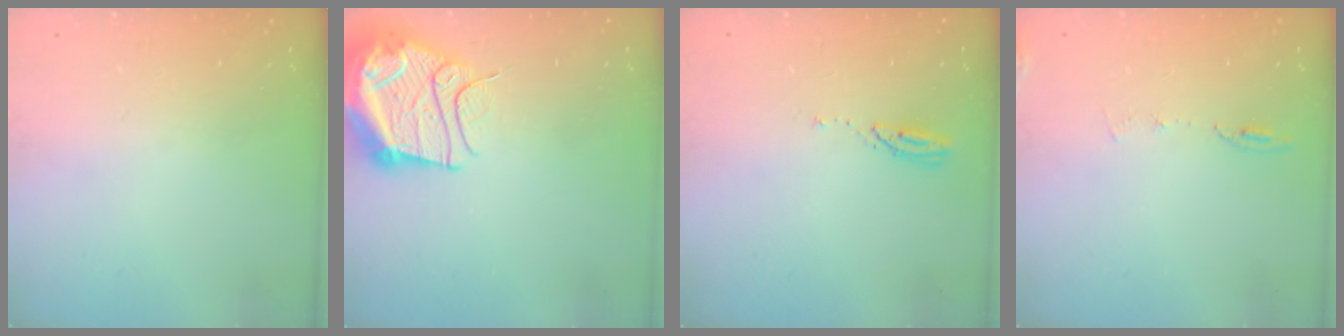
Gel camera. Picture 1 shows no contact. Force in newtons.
{"total": 17.5, "press": 17.4, "slide": 1.9}
{"total": 3.0, "press": 2.9, "slide": 0.3}
{"total": 6.4, "press": 6.2, "slide": 1.6}